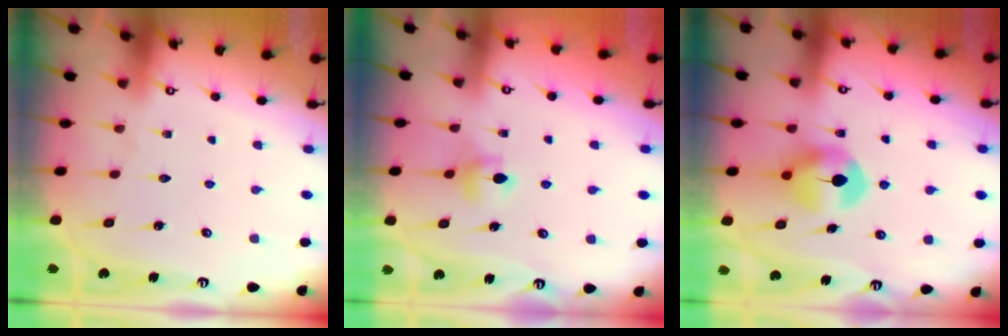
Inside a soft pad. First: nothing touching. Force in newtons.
{"total": 5.6, "press": 5.5, "slide": 0.7}
{"total": 8.4, "press": 8.3, "slide": 1.2}